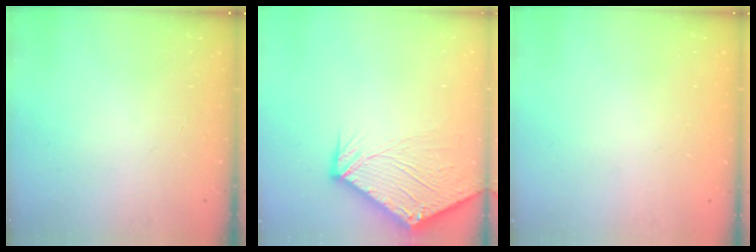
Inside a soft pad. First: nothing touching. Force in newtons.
{"total": 9.6, "press": 9.5, "slide": 1.2}
{"total": 0.0}